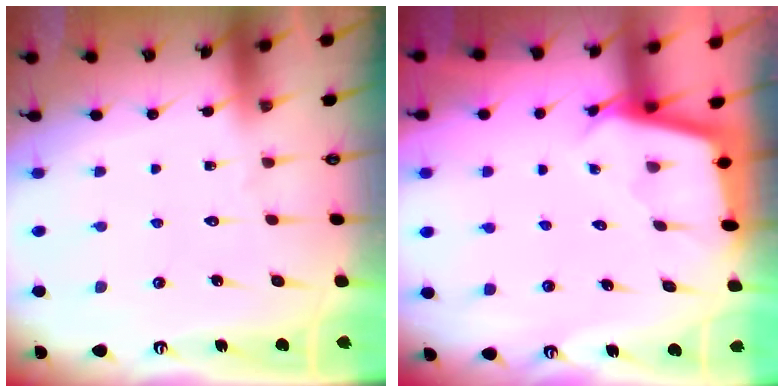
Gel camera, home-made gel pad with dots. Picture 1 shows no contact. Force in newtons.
{"total": 2.4, "press": 2.4, "slide": 0.1}